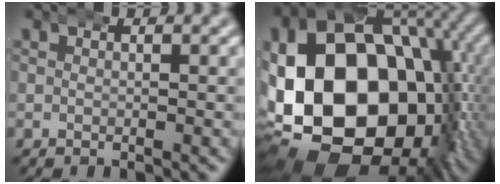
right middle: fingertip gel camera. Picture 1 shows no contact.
{"total": 31.4, "force": [-4.3, 23.0, 20.9], "torque": [-0.389, -0.096, -0.036]}